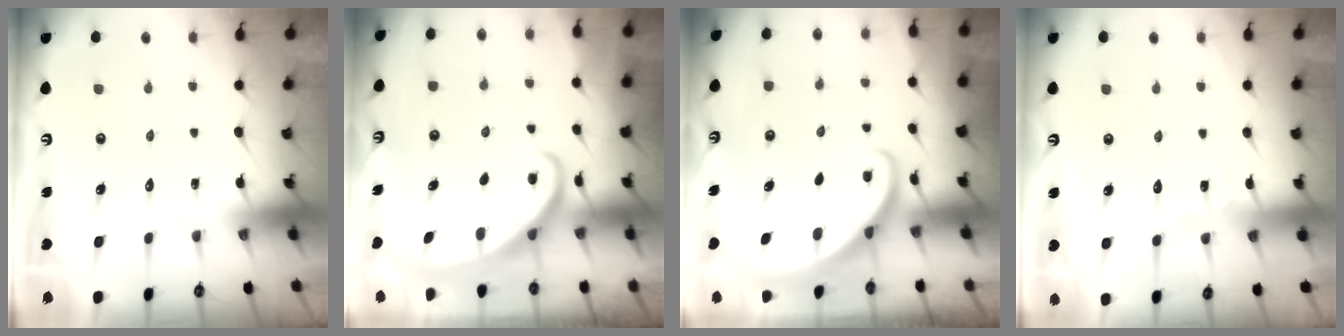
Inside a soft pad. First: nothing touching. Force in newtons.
{"total": 3.0, "press": 3.0, "slide": 0.4}
{"total": 2.7, "press": 2.7, "slide": 0.2}
{"total": 4.0, "press": 4.0, "slide": 0.4}